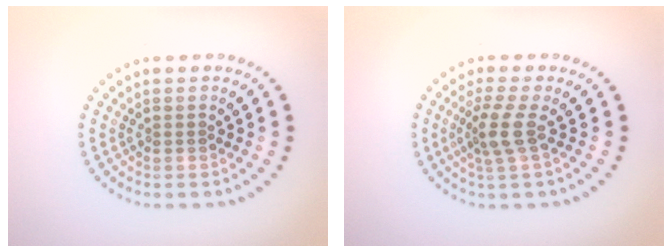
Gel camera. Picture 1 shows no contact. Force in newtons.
{"total": 2.6, "press": 2.0, "slide": 1.7}